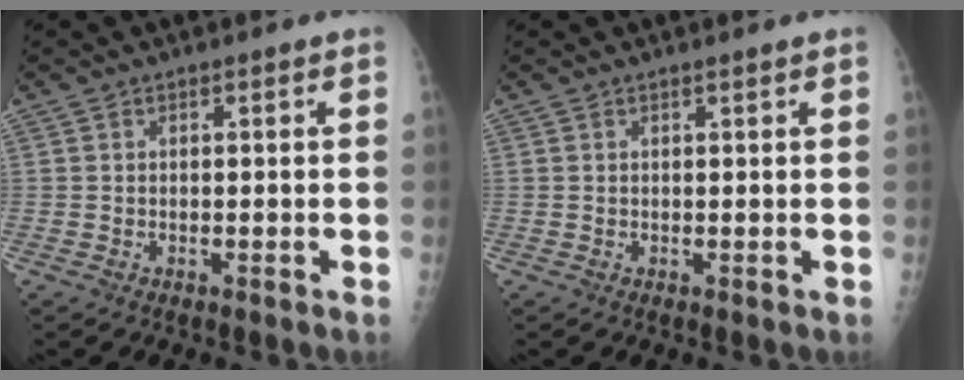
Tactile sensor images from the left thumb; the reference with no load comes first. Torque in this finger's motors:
{"motor_torque": [0.19, -0.17, -0.23, -0.20, -0.02]}